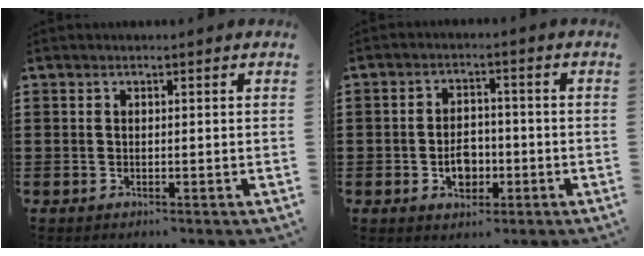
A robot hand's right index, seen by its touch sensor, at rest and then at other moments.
{"total": 4.5, "force": [-1.4, 3.0, 3.1], "torque": [-0.044, -0.003, -0.028]}